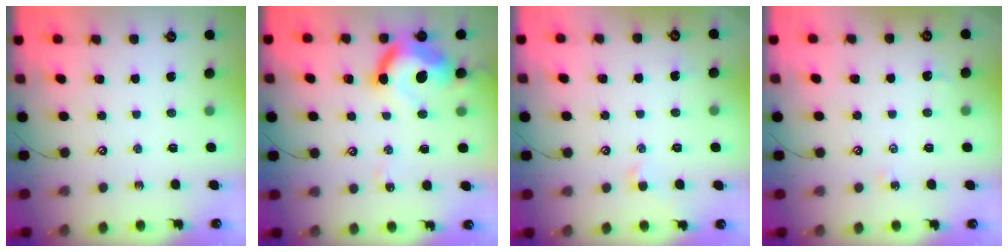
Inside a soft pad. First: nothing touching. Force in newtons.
{"total": 13.2, "press": 13.1, "slide": 1.5}
{"total": 1.1, "press": 1.1, "slide": 0.4}
{"total": 1.6, "press": 1.5, "slide": 0.4}